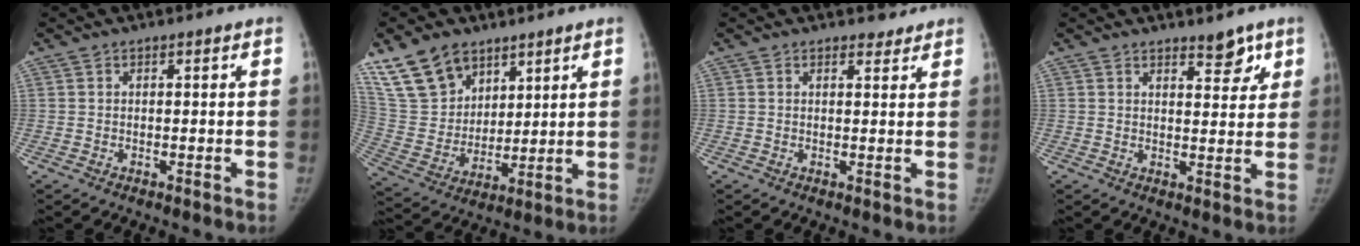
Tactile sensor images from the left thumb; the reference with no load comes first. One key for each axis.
{"total": 14.6, "fx": 9.8, "fy": 9.4, "fz": 5.5, "tx": -0.079, "ty": -0.043, "tz": 0.205}
{"total": 1.8, "fx": 1.6, "fy": 0.8, "fz": 0.1, "tx": 0.014, "ty": -0.012, "tz": 0.019}
{"total": 4.3, "fx": 3.1, "fy": 1.9, "fz": 2.4, "tx": -0.004, "ty": -0.020, "tz": 0.043}